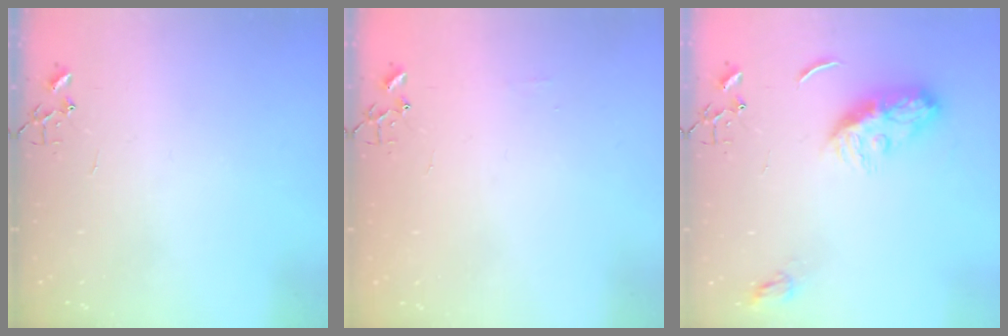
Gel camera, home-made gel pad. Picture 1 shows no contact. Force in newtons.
{"total": 3.9, "press": 3.8, "slide": 0.6}
{"total": 9.9, "press": 9.9, "slide": 0.1}